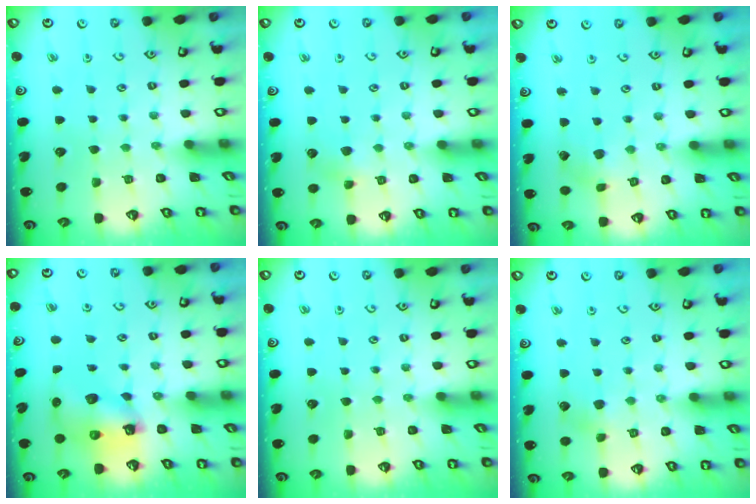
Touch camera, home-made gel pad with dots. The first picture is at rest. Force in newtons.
{"total": 4.3, "press": 4.3, "slide": 0.5}
{"total": 2.6, "press": 2.6, "slide": 0.4}
{"total": 9.4, "press": 9.3, "slide": 1.4}
{"total": 0.0}
{"total": 3.8, "press": 3.7, "slide": 0.4}